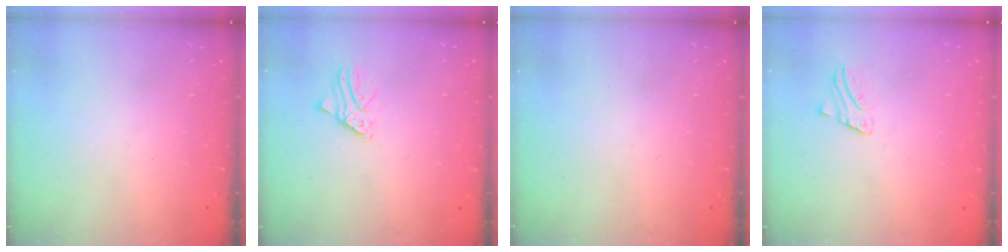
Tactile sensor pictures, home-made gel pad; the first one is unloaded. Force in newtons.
{"total": 1.6, "press": 1.6, "slide": 0.2}
{"total": 0.0}
{"total": 1.2, "press": 1.2, "slide": 0.1}